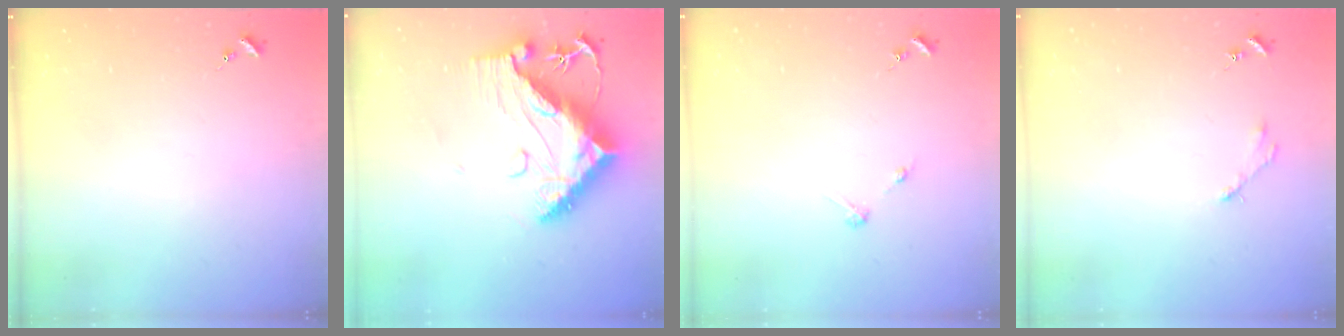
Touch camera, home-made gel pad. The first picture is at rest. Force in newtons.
{"total": 16.5, "press": 16.4, "slide": 1.3}
{"total": 2.7, "press": 2.7, "slide": 0.3}
{"total": 2.5, "press": 2.5, "slide": 0.3}